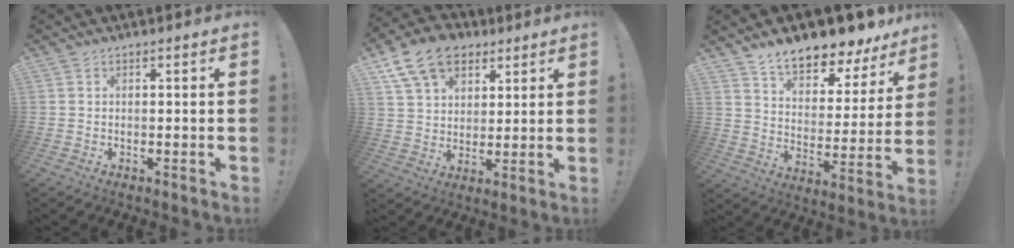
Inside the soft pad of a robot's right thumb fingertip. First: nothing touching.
{"total": 14.8, "force": [7.9, 10.2, 7.2], "torque": [-0.123, -0.033, 0.152]}
{"total": 11.8, "force": [10.4, 3.4, 4.4], "torque": [-0.071, -0.095, 0.180]}